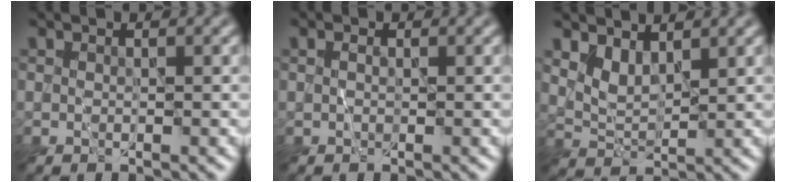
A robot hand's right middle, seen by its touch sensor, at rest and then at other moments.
{"total": 0.7, "force": [0.1, 0.5, 0.5], "torque": [-0.012, 0.000, 0.000]}
{"total": 2.6, "force": [1.7, 1.3, 1.5], "torque": [-0.036, -0.009, 0.039]}